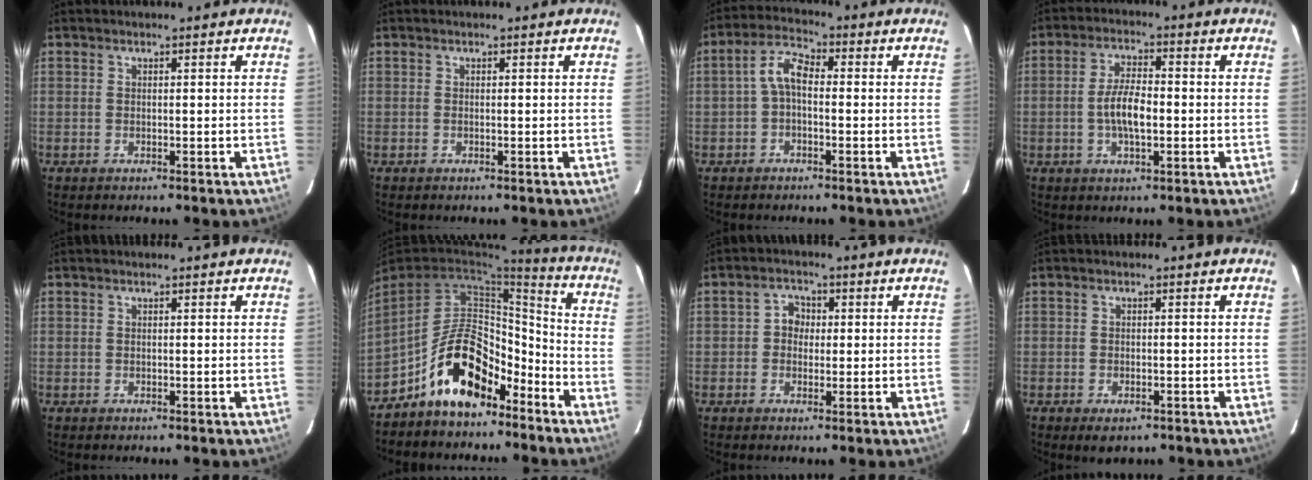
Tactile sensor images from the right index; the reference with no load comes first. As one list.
[{"total": 0.0}, {"total": 4.4, "force": [-0.8, 2.1, 3.8], "torque": [-0.081, 0.017, -0.019]}, {"total": 6.4, "force": [-1.0, 2.1, 5.9], "torque": [-0.117, 0.003, -0.019]}, {"total": 0.0}, {"total": 14.7, "force": [-9.5, 7.1, 8.6], "torque": [-0.164, 0.041, -0.150]}, {"total": 2.9, "force": [-0.1, 2.6, 1.3], "torque": [-0.023, 0.011, -0.005]}, {"total": 3.2, "force": [-1.9, 1.8, 1.8], "torque": [-0.034, -0.008, -0.025]}]